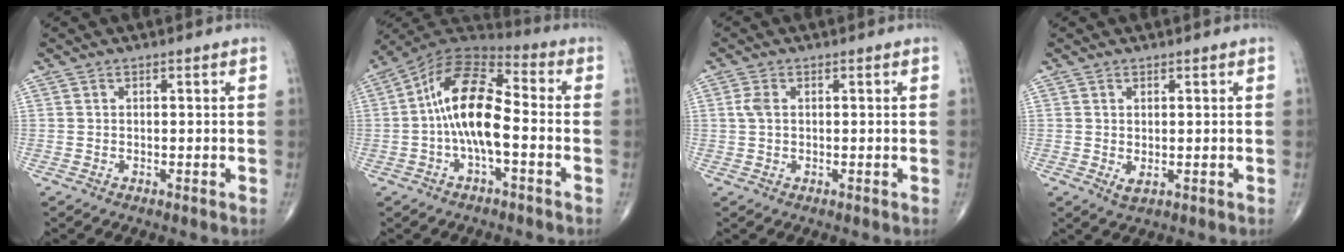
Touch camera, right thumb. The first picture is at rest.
{"total": 14.4, "force": [-1.6, 6.1, 12.9], "torque": [-0.230, 0.044, -0.043]}
{"total": 2.0, "force": [0.3, 1.2, 1.6], "torque": [-0.044, 0.005, 0.006]}
{"total": 1.9, "force": [-0.1, 0.9, 1.6], "torque": [-0.032, -0.005, 0.005]}